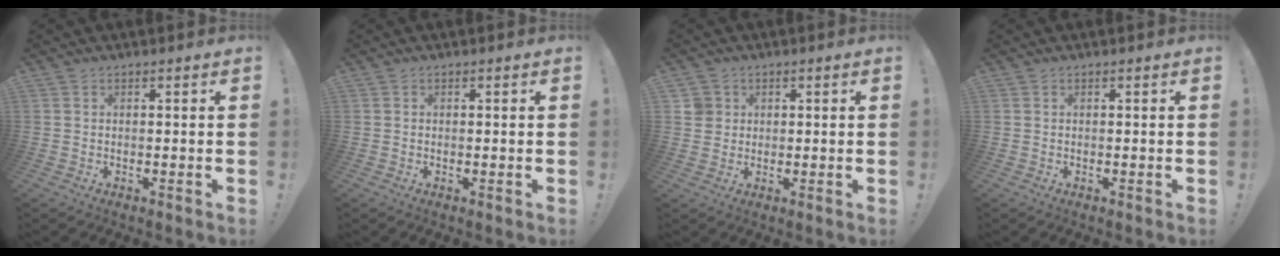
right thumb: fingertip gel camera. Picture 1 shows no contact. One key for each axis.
{"total": 0.0}
{"total": 3.6, "fx": 1.2, "fy": 3.3, "fz": 0.7, "tx": -0.006, "ty": -0.001, "tz": 0.024}
{"total": 0.0}